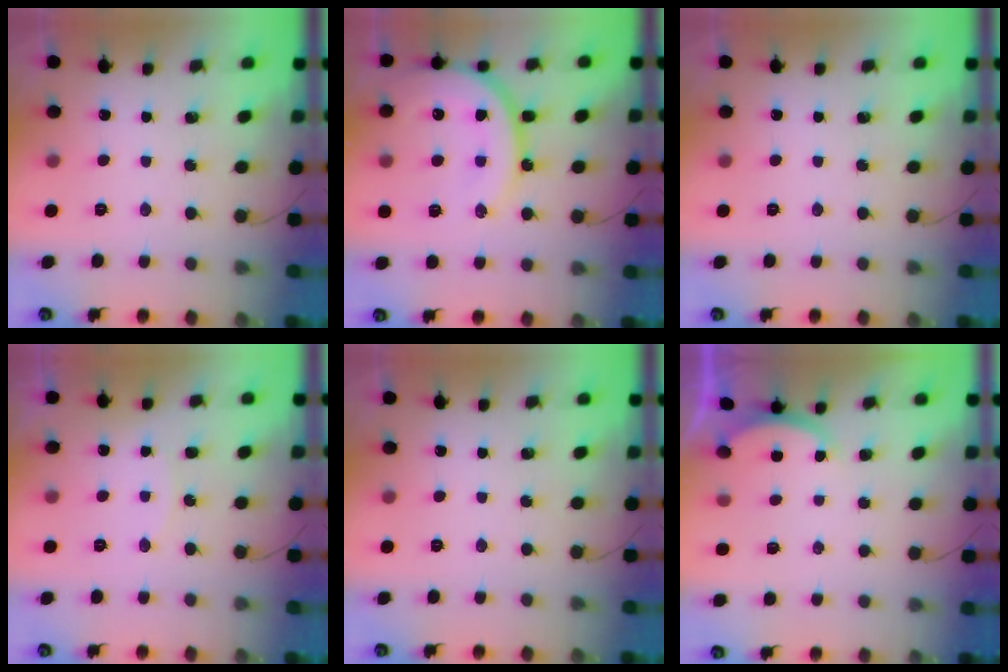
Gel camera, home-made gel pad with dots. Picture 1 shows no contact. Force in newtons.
{"total": 18.3, "press": 18.2, "slide": 1.8}
{"total": 0.0}
{"total": 5.9, "press": 5.9, "slide": 0.4}
{"total": 0.0}
{"total": 1.9, "press": 1.8, "slide": 0.5}